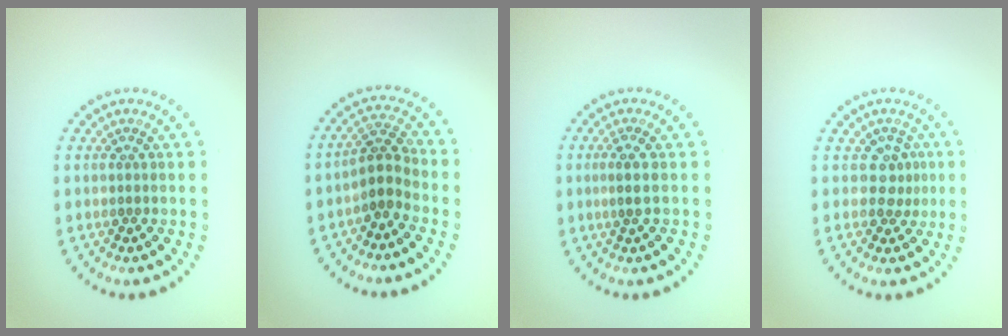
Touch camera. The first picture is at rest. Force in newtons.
{"total": 2.6, "press": 2.0, "slide": 1.6}
{"total": 1.7, "press": 1.3, "slide": 1.1}
{"total": 1.8, "press": 1.3, "slide": 1.2}